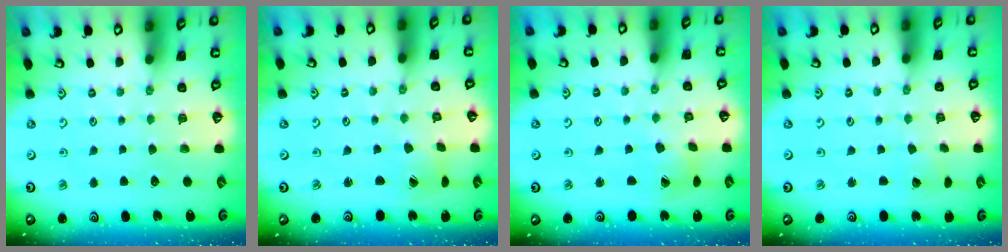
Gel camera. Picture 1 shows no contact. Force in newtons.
{"total": 2.5, "press": 2.4, "slide": 0.4}
{"total": 4.8, "press": 4.8, "slide": 0.5}
{"total": 2.5, "press": 2.5, "slide": 0.2}